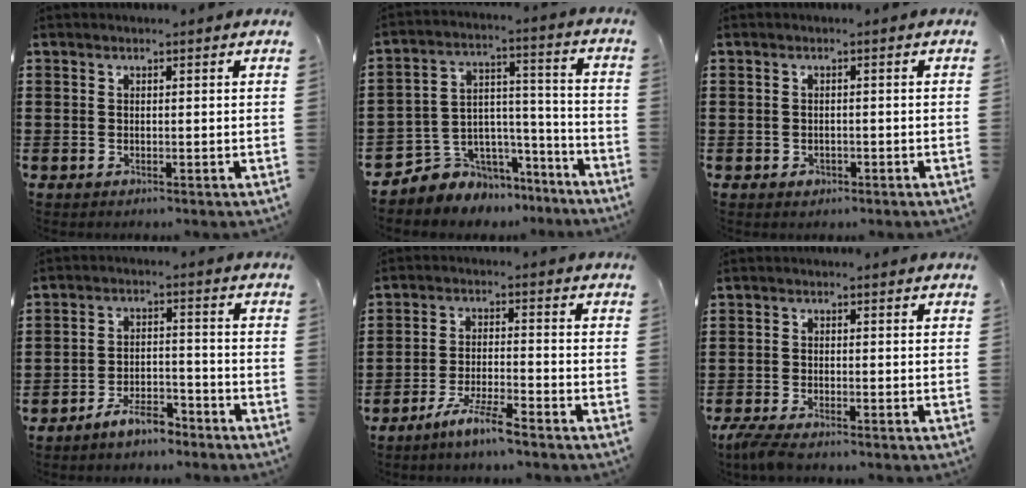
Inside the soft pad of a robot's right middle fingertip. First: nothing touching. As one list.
[{"total": 5.8, "force": [-4.6, 3.6, -0.5], "torque": [-0.008, 0.008, -0.088]}, {"total": 1.0, "force": [-0.5, 0.8, 0.3], "torque": [-0.009, 0.001, -0.010]}, {"total": 5.6, "force": [-5.0, 1.4, 2.0], "torque": [-0.043, 0.009, -0.099]}, {"total": 5.5, "force": [-4.6, 0.1, 3.1], "torque": [-0.071, -0.009, -0.089]}, {"total": 2.8, "force": [-2.3, 0.2, 1.6], "torque": [-0.047, -0.010, -0.049]}]